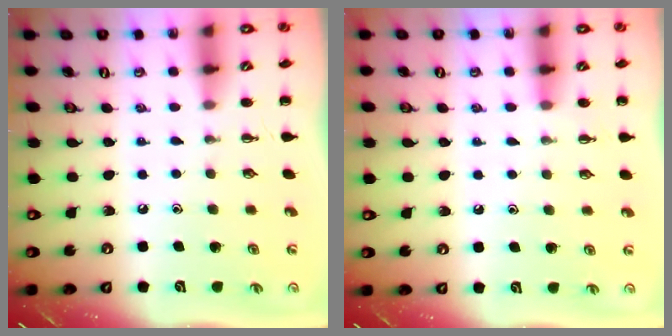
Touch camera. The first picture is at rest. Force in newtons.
{"total": 6.0, "press": 5.6, "slide": 2.2}